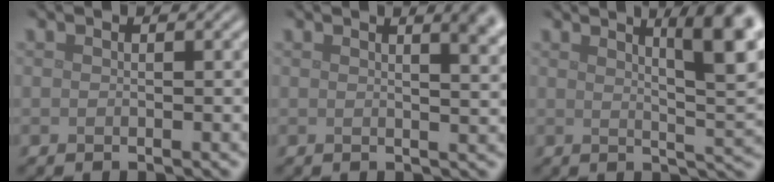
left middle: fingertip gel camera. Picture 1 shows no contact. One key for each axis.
{"total": 4.8, "fx": 2.4, "fy": 2.0, "fz": 3.6, "tx": -0.013, "ty": 0.020, "tz": 0.015}
{"total": 8.8, "fx": 3.9, "fy": 2.2, "fz": 7.6, "tx": -0.067, "ty": 0.020, "tz": 0.048}